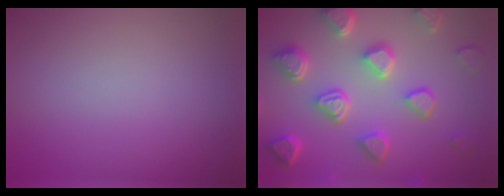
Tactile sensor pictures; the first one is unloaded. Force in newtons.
{"total": 7.1, "press": 5.5, "slide": 4.4}